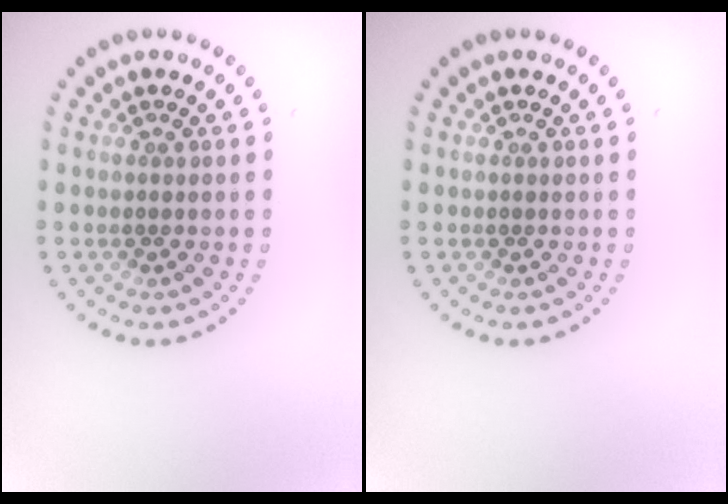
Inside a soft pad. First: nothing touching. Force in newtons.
{"total": 0.0}